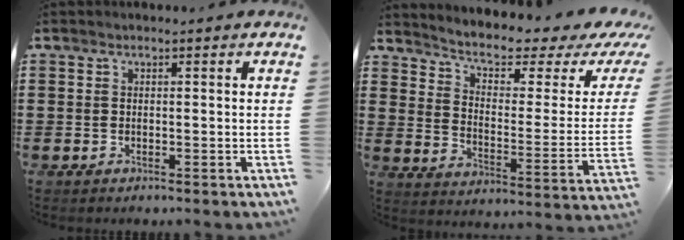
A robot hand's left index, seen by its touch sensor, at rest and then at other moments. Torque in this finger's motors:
{"motor_torque": [2.14, 0.00, 0.33, 0.09]}